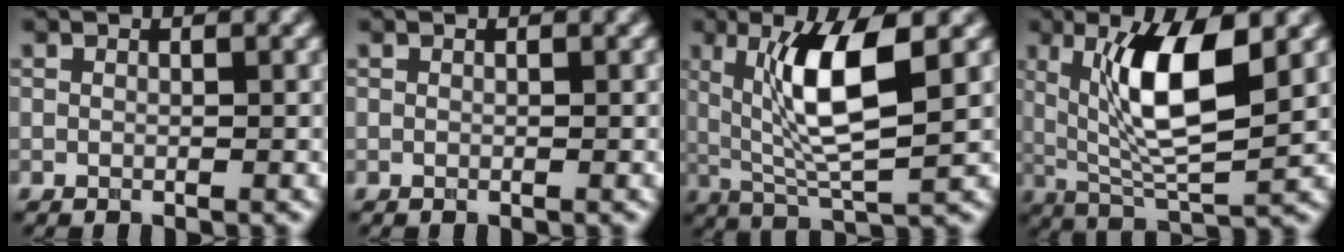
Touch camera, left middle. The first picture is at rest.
{"total": 0.0}
{"total": 7.7, "force": [1.6, 1.8, 7.3], "torque": [-0.131, -0.006, 0.044]}
{"total": 8.4, "force": [2.0, 2.3, 7.8], "torque": [-0.136, -0.009, 0.051]}